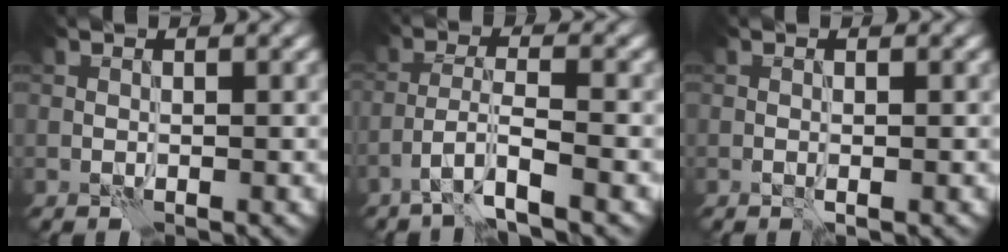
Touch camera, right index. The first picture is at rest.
{"total": 3.9, "force": [-2.4, 0.4, 3.0], "torque": [-0.056, 0.005, -0.054]}
{"total": 0.8, "force": [-0.2, 0.0, 0.7], "torque": [-0.012, 0.000, -0.006]}